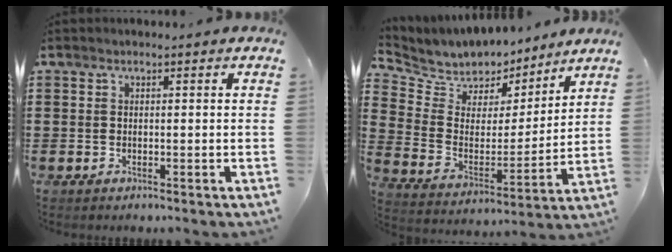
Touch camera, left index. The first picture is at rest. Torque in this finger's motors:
{"motor_torque": [2.14, 0.00, 0.17, 0.03]}